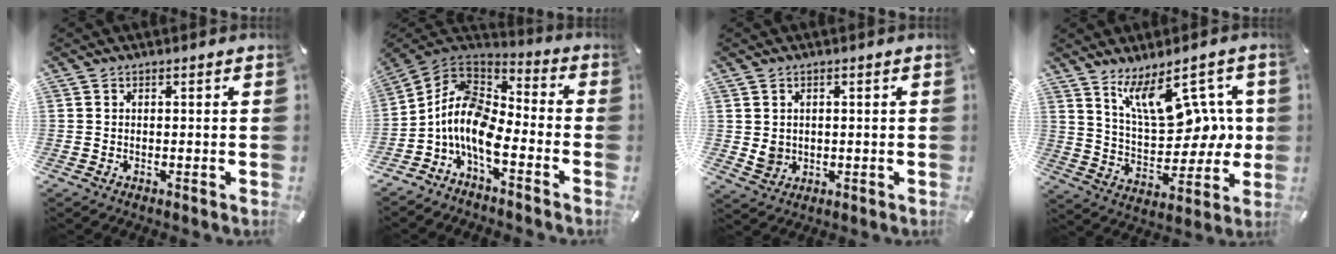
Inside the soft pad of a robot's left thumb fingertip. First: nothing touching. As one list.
[{"total": 11.0, "force": [-5.8, 6.0, 7.2], "torque": [-0.171, 0.001, -0.116]}, {"total": 3.5, "force": [0.7, 3.3, 0.9], "torque": [-0.004, -0.001, 0.013]}, {"total": 16.3, "force": [8.7, 8.7, 10.6], "torque": [-0.174, -0.037, 0.159]}]